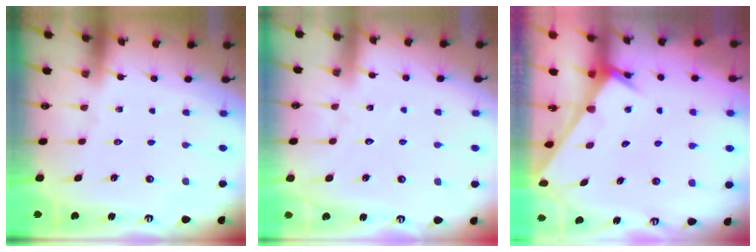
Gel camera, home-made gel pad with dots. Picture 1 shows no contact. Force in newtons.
{"total": 3.8, "press": 3.7, "slide": 0.4}
{"total": 2.4, "press": 2.4, "slide": 0.1}